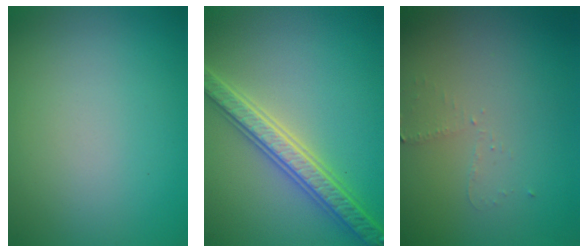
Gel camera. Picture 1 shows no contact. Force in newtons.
{"total": 5.5, "press": 5.4, "slide": 1.1}
{"total": 1.2, "press": 1.1, "slide": 0.3}